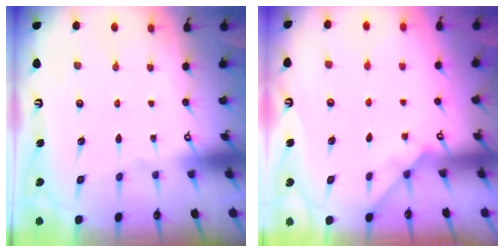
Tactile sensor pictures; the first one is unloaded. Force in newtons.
{"total": 3.4, "press": 3.4, "slide": 0.4}